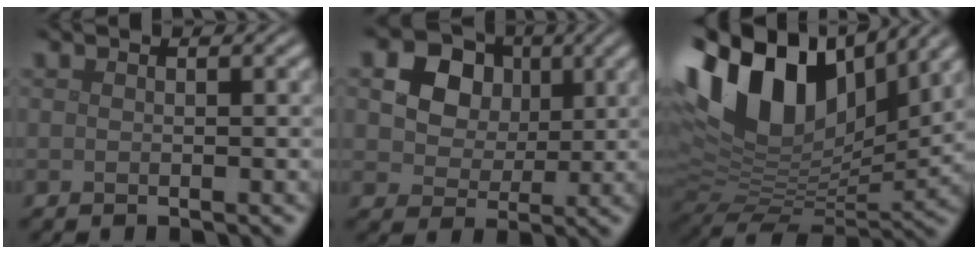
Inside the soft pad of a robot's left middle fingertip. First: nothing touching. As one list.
[{"total": 16.3, "force": [6.2, 13.5, 6.7], "torque": [-0.166, 0.031, 0.084]}, {"total": 14.6, "force": [6.4, 8.0, 10.4], "torque": [-0.204, 0.037, 0.105]}]